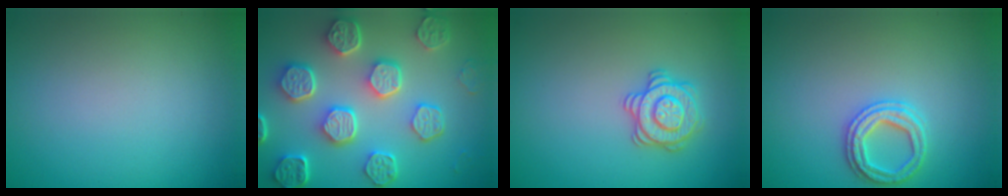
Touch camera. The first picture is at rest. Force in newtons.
{"total": 8.0, "press": 6.1, "slide": 5.2}
{"total": 2.8, "press": 2.8, "slide": 0.4}
{"total": 2.4, "press": 2.4, "slide": 0.1}